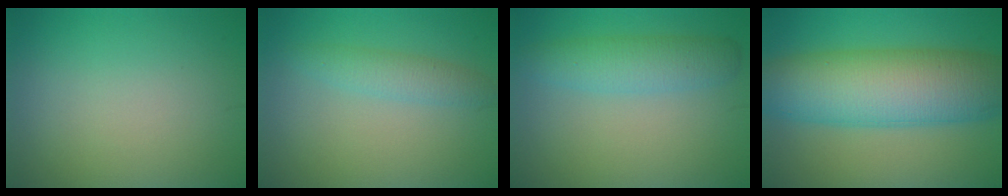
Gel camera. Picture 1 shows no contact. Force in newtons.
{"total": 2.3, "press": 2.3, "slide": 0.1}
{"total": 3.9, "press": 3.9, "slide": 0.1}
{"total": 11.4, "press": 11.4, "slide": 0.1}